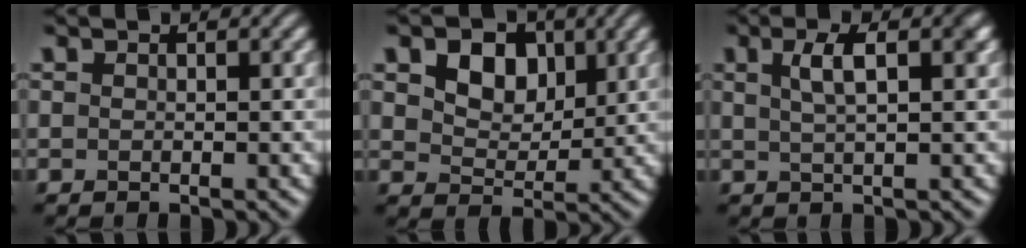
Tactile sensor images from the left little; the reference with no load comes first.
{"total": 5.2, "force": [2.1, 3.6, 3.1], "torque": [-0.063, -0.007, 0.027]}
{"total": 3.7, "force": [1.2, 1.2, 3.2], "torque": [-0.048, 0.010, 0.019]}